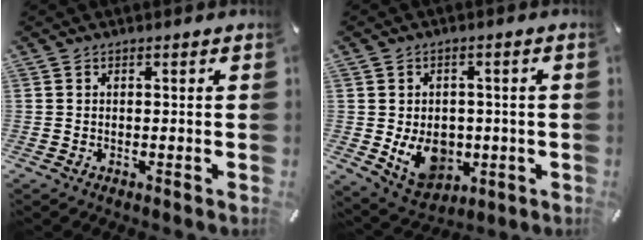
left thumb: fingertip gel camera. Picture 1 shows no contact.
{"total": 10.1, "force": [-1.6, 8.2, 5.7], "torque": [-0.094, 0.006, -0.024]}